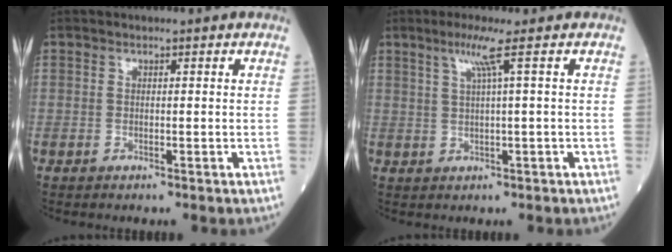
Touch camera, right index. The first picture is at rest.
{"total": 3.5, "force": [1.7, -1.1, 2.9], "torque": [-0.064, -0.001, 0.037]}